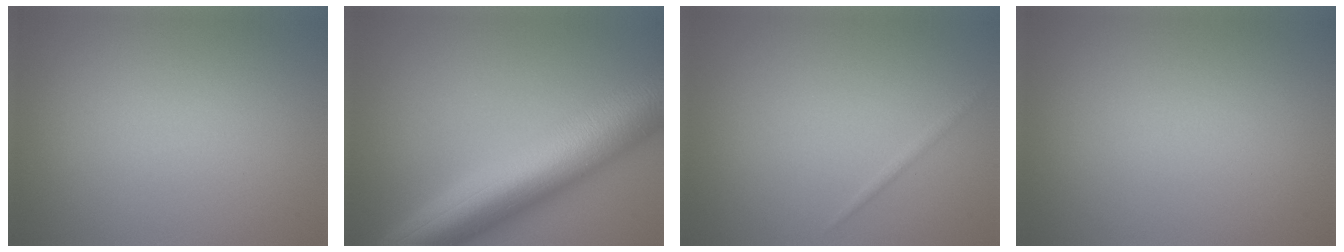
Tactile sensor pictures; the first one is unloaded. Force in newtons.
{"total": 12.2, "press": 12.2, "slide": 0.4}
{"total": 0.6, "press": 0.6, "slide": 0.0}
{"total": 0.0}